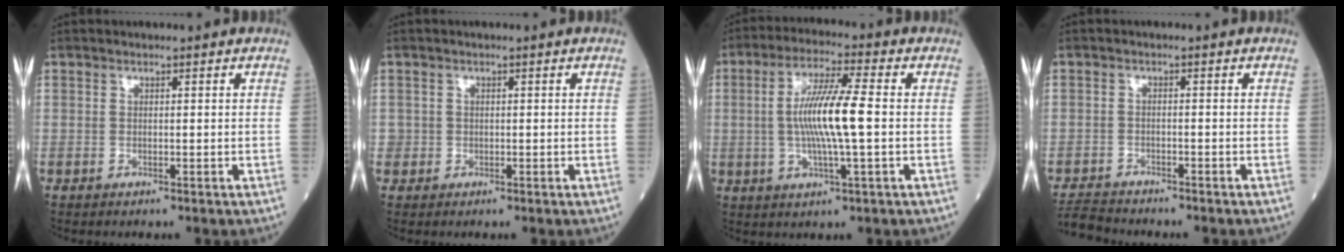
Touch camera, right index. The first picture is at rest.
{"total": 0.7, "force": [-0.2, 0.7, 0.0], "torque": [0.007, 0.005, -0.006]}
{"total": 10.3, "force": [-0.1, 0.5, 10.3], "torque": [-0.198, 0.003, -0.007]}
{"total": 3.8, "force": [-3.7, 0.6, -0.3], "torque": [0.003, -0.015, -0.071]}